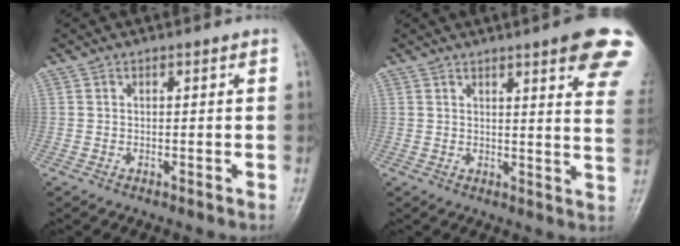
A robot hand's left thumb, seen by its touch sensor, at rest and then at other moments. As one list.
[{"total": 14.8, "force": [8.9, 2.6, 11.6], "torque": [-0.119, -0.032, 0.093]}]